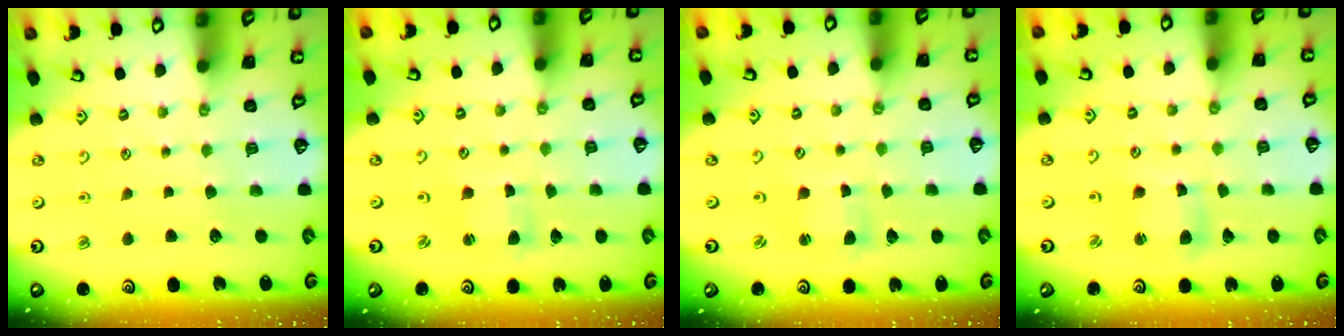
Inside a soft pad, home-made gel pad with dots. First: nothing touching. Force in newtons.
{"total": 2.1, "press": 2.1, "slide": 0.4}
{"total": 2.1, "press": 2.1, "slide": 0.4}
{"total": 5.1, "press": 5.1, "slide": 0.7}